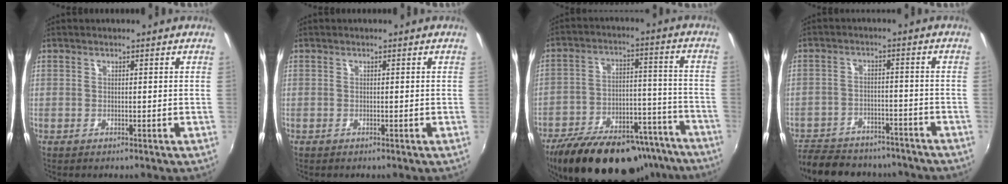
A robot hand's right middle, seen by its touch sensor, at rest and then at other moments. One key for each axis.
{"total": 0.0}
{"total": 28.3, "fx": -22.2, "fy": 11.4, "fz": 13.4, "tx": -0.243, "ty": 0.011, "tz": -0.296}
{"total": 18.5, "fx": -15.6, "fy": 7.3, "fz": 6.8, "tx": -0.159, "ty": 0.006, "tz": -0.217}